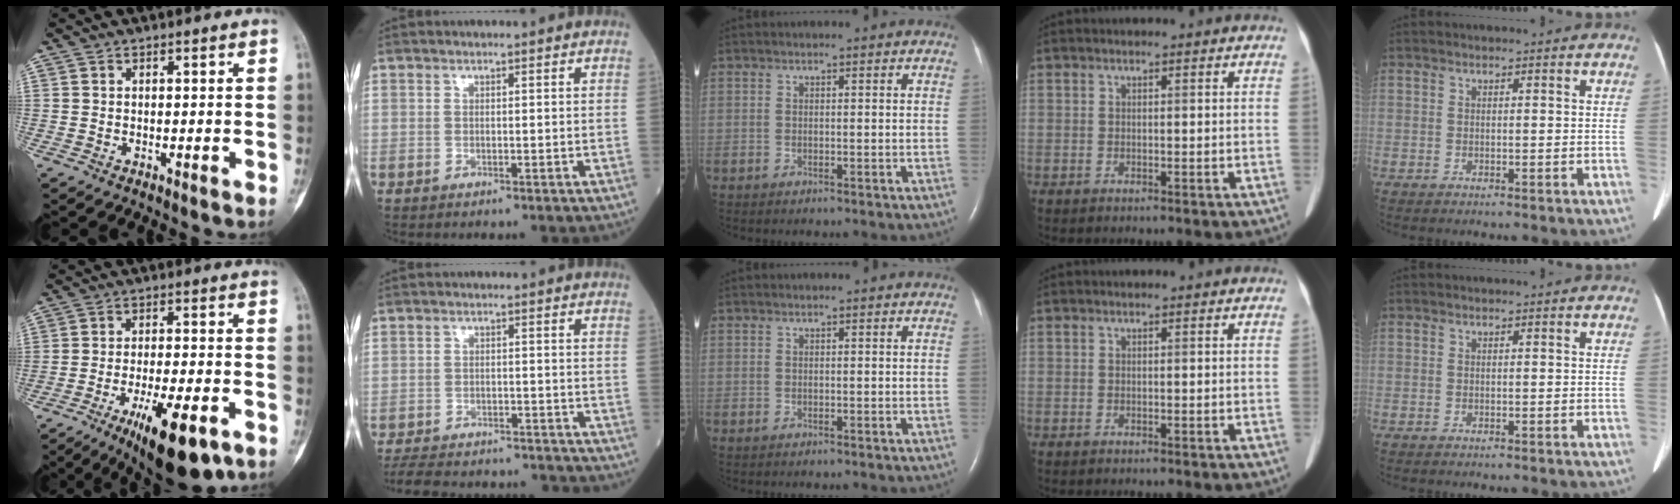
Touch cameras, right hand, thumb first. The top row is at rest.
{"thumb": {"total": 15.7, "force": [-8.4, 4.9, 12.3], "torque": [-0.182, 0.030, -0.123]}, "index": {"total": 16.5, "force": [-15.2, 4.2, 4.8], "torque": [-0.111, -0.003, -0.205]}}